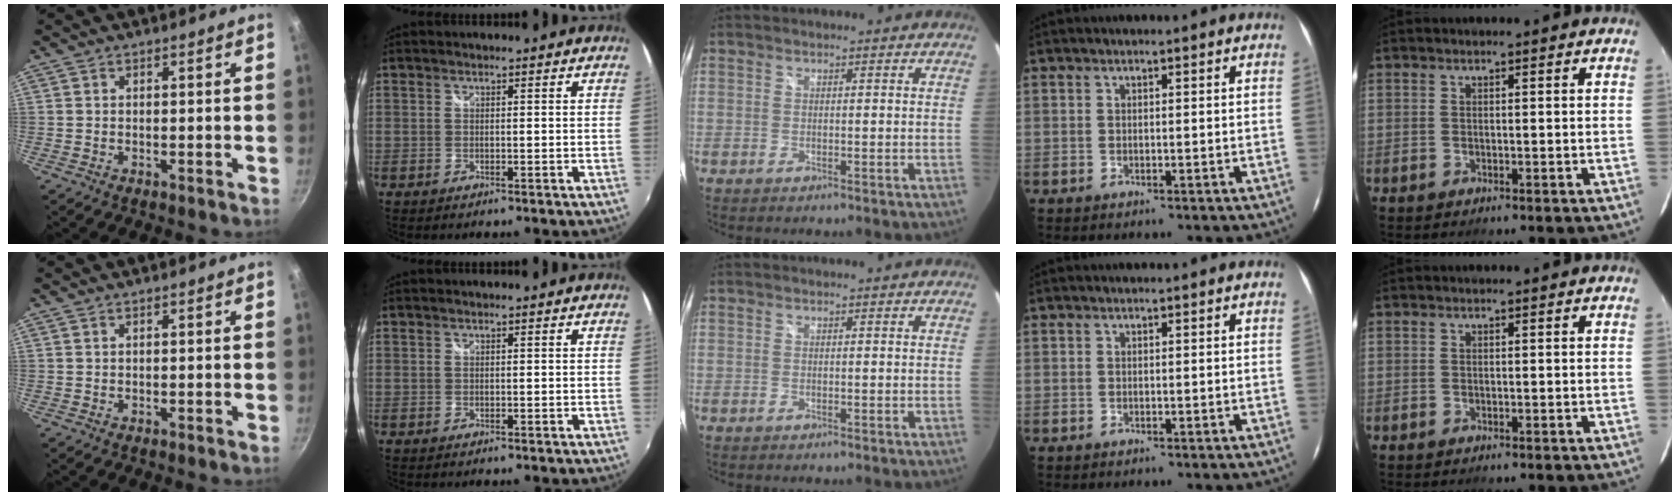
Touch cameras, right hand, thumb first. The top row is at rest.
{}